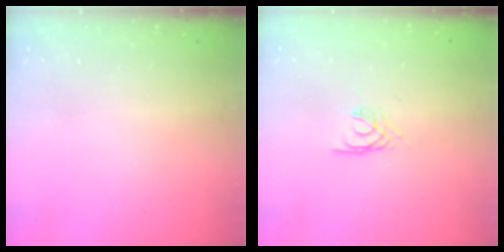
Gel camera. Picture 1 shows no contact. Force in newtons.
{"total": 1.7, "press": 1.7, "slide": 0.4}